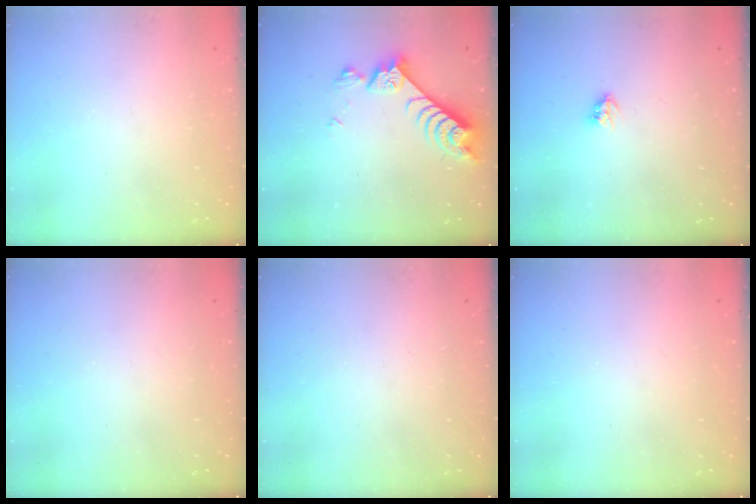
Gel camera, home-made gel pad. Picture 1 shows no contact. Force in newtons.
{"total": 7.5, "press": 7.4, "slide": 0.9}
{"total": 3.9, "press": 3.8, "slide": 0.4}
{"total": 0.0}
{"total": 0.0}
{"total": 0.0}